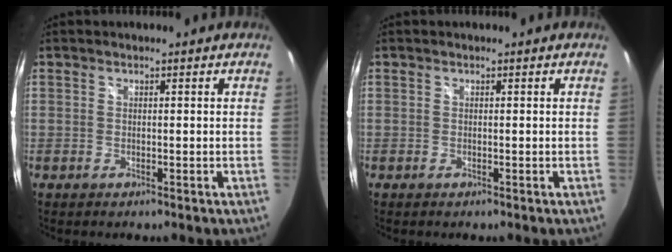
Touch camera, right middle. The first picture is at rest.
{"total": 0.0}